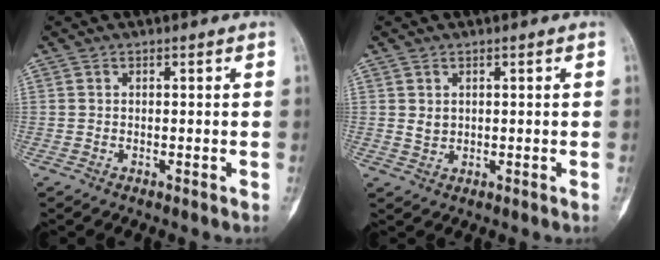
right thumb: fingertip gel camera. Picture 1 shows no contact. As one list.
[{"total": 1.7, "force": [0.7, 1.3, -0.8], "torque": [0.015, -0.001, 0.018]}]